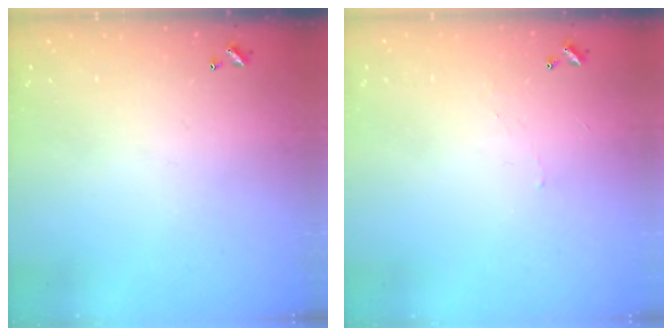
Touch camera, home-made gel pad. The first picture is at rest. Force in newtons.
{"total": 2.1, "press": 2.1, "slide": 0.6}